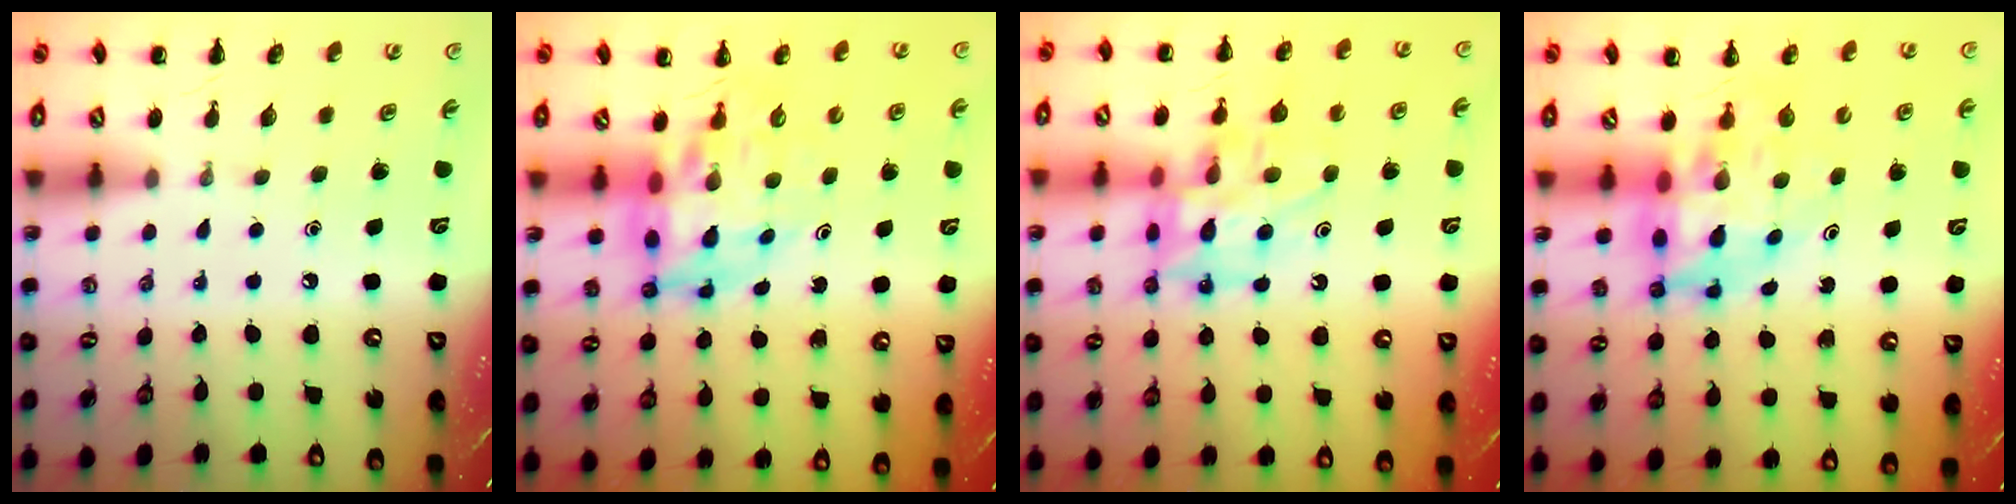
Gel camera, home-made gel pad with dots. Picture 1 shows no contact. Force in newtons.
{"total": 10.7, "press": 10.1, "slide": 3.6}
{"total": 15.4, "press": 14.9, "slide": 3.6}
{"total": 10.7, "press": 10.2, "slide": 3.3}